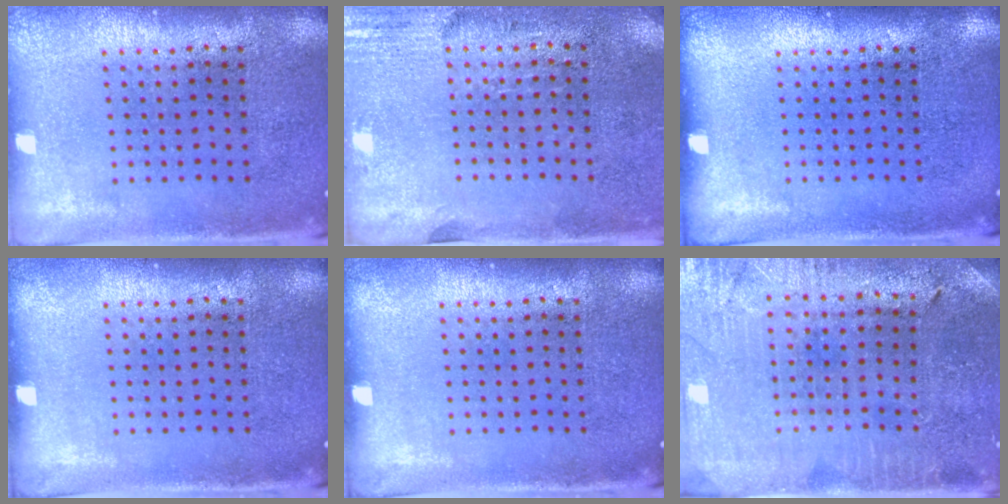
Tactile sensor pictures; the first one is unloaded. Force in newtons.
{"total": 2.8, "press": 2.5, "slide": 1.4}
{"total": 0.0}
{"total": 0.0}
{"total": 0.0}
{"total": 0.7, "press": 0.6, "slide": 0.3}